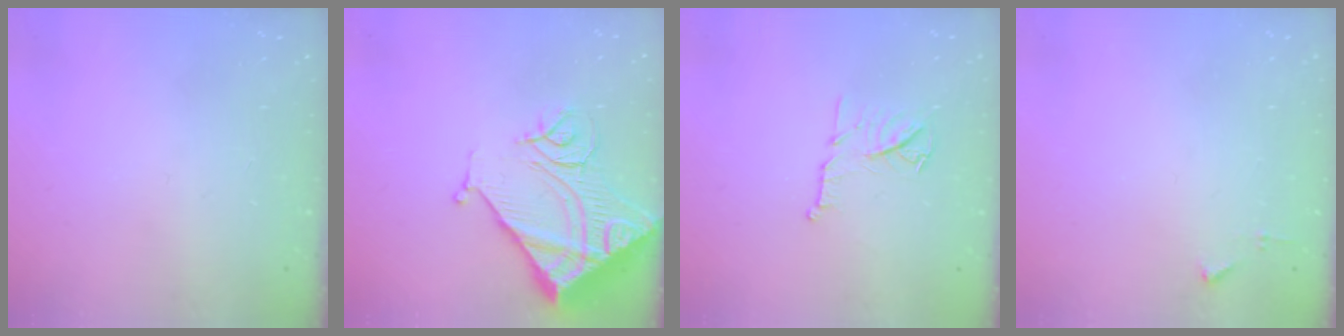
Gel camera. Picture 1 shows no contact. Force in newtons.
{"total": 16.6, "press": 16.5, "slide": 1.7}
{"total": 11.0, "press": 11.0, "slide": 0.1}
{"total": 3.7, "press": 3.7, "slide": 0.5}